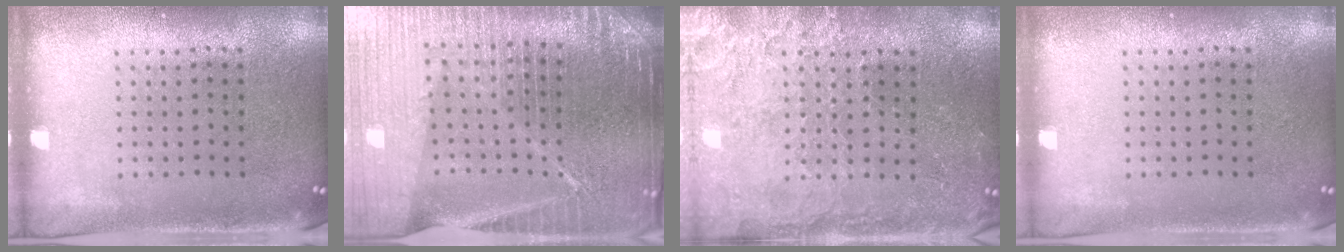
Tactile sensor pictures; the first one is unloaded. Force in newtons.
{"total": 6.9, "press": 5.9, "slide": 3.6}
{"total": 3.3, "press": 3.2, "slide": 0.9}
{"total": 0.0}